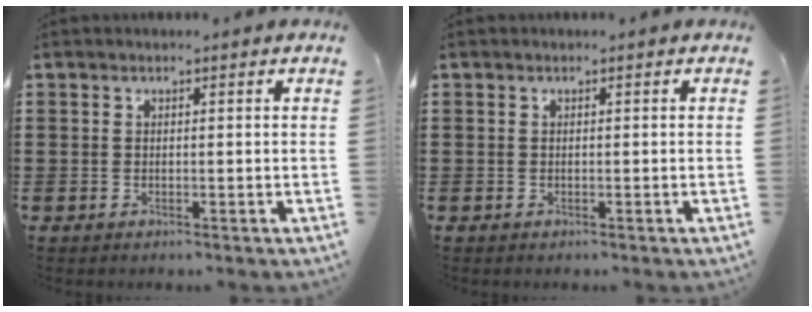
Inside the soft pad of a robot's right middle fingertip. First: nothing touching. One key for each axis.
{"total": 0.0}